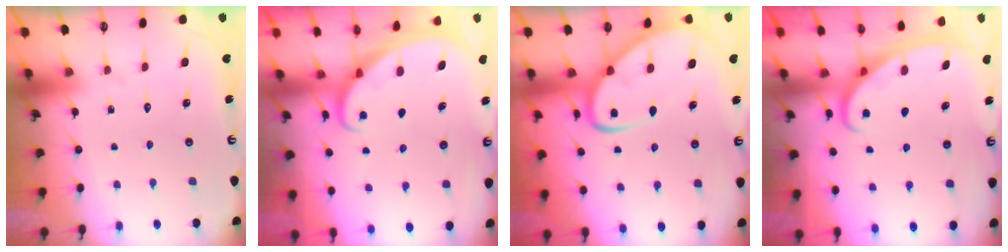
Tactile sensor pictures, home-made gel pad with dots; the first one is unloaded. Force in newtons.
{"total": 1.6, "press": 1.6, "slide": 0.2}
{"total": 9.1, "press": 9.1, "slide": 0.8}
{"total": 2.8, "press": 2.8, "slide": 0.4}